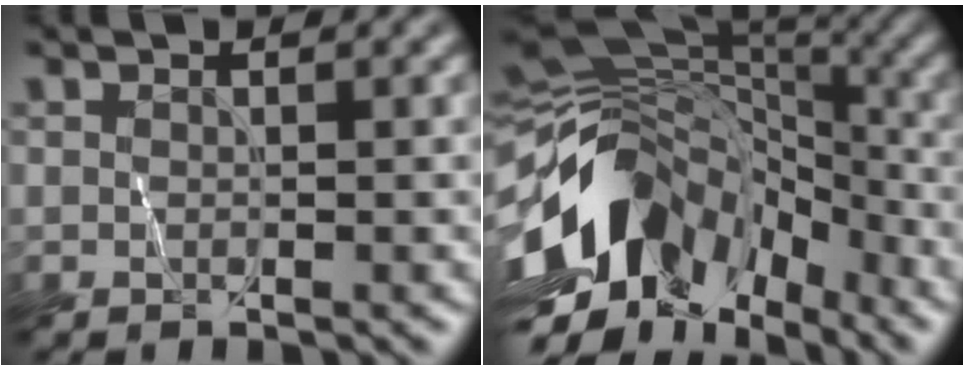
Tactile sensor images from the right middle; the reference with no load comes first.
{"total": 12.7, "force": [-4.9, 8.0, 8.5], "torque": [-0.164, 0.022, -0.098]}